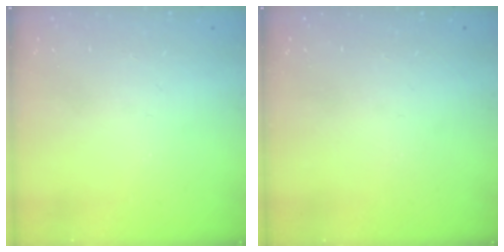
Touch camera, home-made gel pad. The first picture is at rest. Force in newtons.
{"total": 0.0}